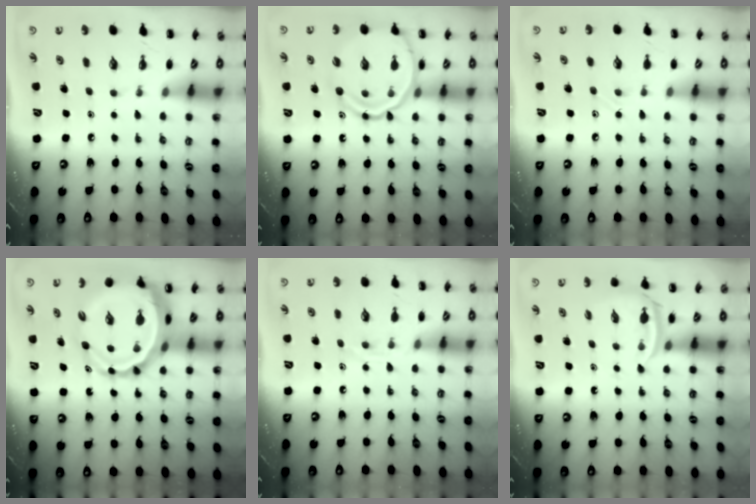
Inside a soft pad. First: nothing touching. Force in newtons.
{"total": 15.1, "press": 14.8, "slide": 2.7}
{"total": 4.4, "press": 4.2, "slide": 1.5}
{"total": 10.5, "press": 10.1, "slide": 3.1}
{"total": 7.5, "press": 7.4, "slide": 0.7}
{"total": 3.3, "press": 3.1, "slide": 1.2}